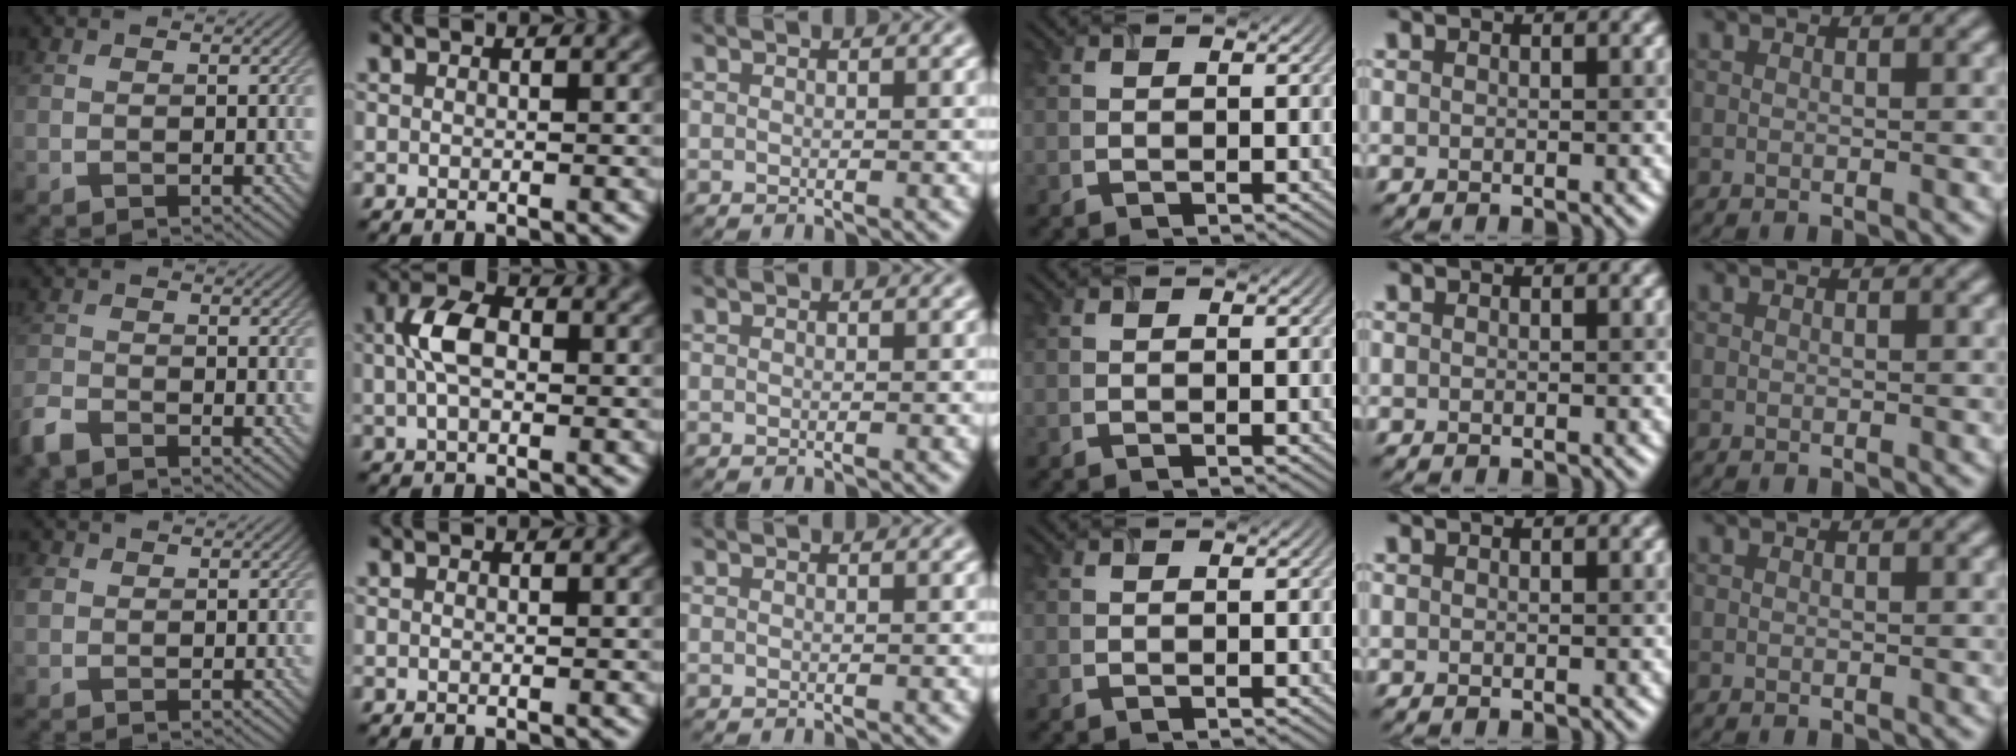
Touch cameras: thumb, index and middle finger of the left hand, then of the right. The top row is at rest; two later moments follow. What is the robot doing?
{"motion": "insert", "object": "airpods case & airpods"}